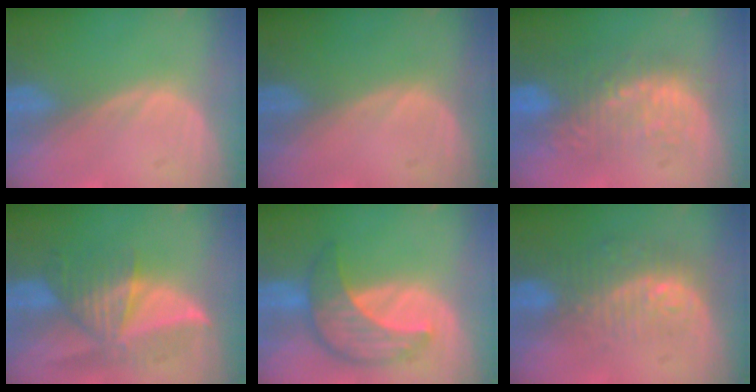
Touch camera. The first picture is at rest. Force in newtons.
{"total": 0.0}
{"total": 9.8, "press": 8.8, "slide": 4.2}
{"total": 7.7, "press": 7.4, "slide": 2.0}
{"total": 8.0, "press": 7.6, "slide": 2.4}
{"total": 9.9, "press": 8.2, "slide": 5.5}